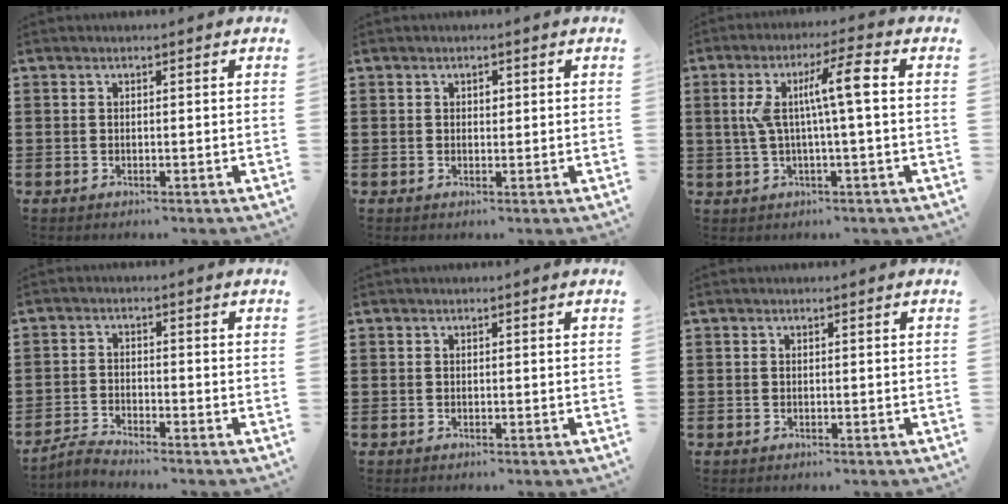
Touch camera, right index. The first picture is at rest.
{"total": 1.0, "force": [0.3, 0.7, 0.6], "torque": [-0.004, 0.002, 0.004]}
{"total": 8.5, "force": [0.9, 0.8, 8.4], "torque": [-0.166, 0.002, 0.004]}
{"total": 2.3, "force": [-2.3, -0.1, 0.4], "torque": [-0.018, 0.003, -0.049]}
{"total": 0.0}
{"total": 0.0}